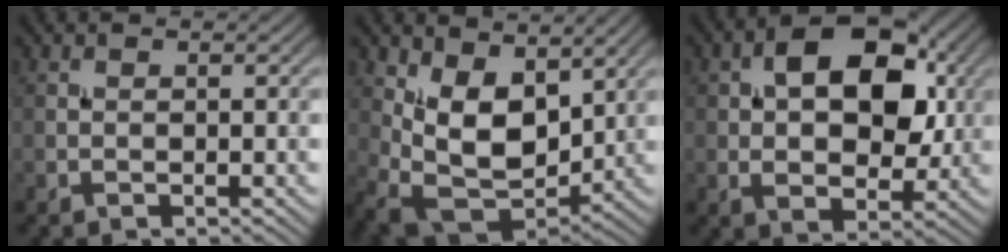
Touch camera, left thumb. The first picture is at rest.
{"total": 10.7, "force": [3.7, 6.4, 7.8], "torque": [-0.169, -0.013, 0.066]}
{"total": 12.0, "force": [2.4, 7.3, 9.2], "torque": [-0.140, 0.007, 0.032]}